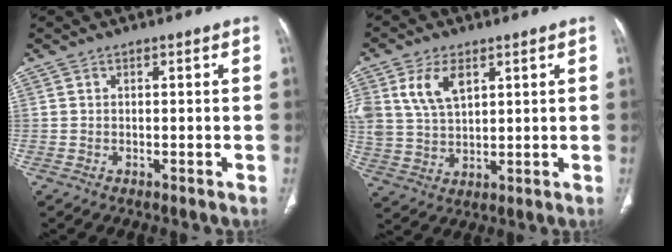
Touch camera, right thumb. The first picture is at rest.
{"total": 8.8, "force": [3.8, 5.0, 6.2], "torque": [-0.117, -0.009, 0.082]}